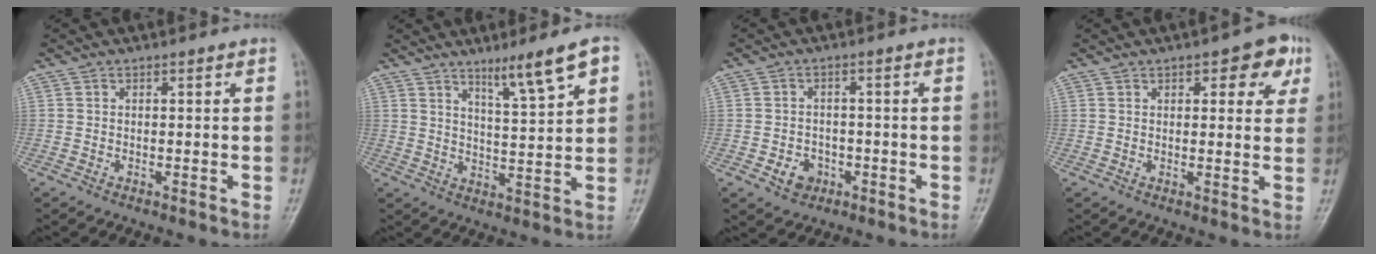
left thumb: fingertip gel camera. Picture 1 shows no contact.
{"total": 8.5, "force": [5.1, 0.6, 6.8], "torque": [-0.109, -0.029, 0.087]}
{"total": 4.2, "force": [-1.6, 3.4, 1.7], "torque": [-0.009, 0.010, -0.023]}
{"total": 7.1, "force": [3.3, 3.3, 5.4], "torque": [-0.032, -0.006, 0.031]}